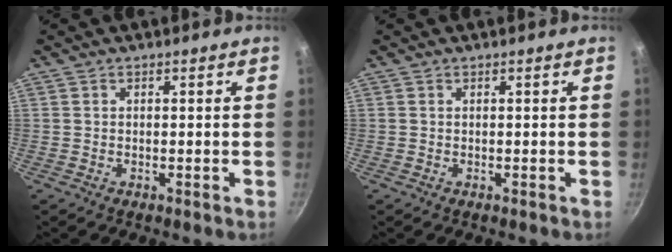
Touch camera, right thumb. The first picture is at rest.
{"total": 0.0}